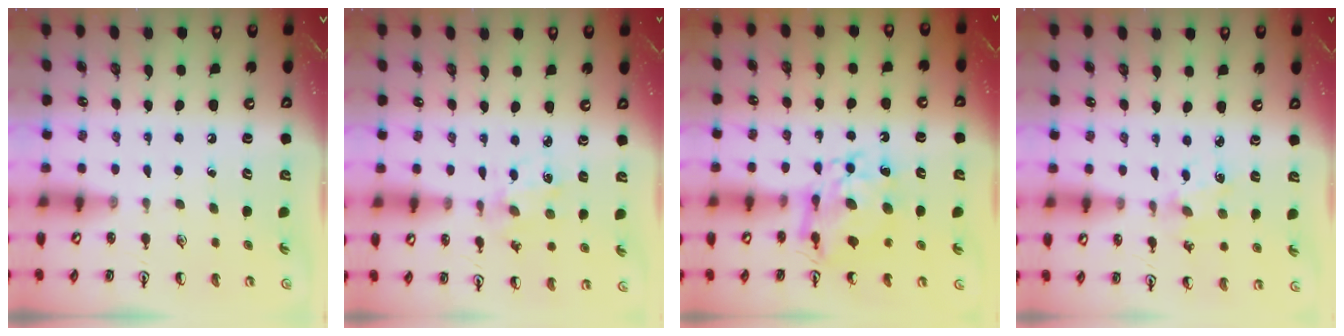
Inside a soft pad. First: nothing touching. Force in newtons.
{"total": 1.6, "press": 1.6, "slide": 0.2}
{"total": 12.0, "press": 12.0, "slide": 1.0}
{"total": 2.1, "press": 2.1, "slide": 0.4}